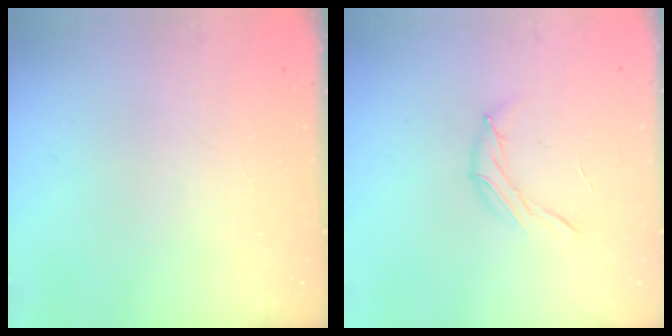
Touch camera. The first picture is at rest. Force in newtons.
{"total": 7.0, "press": 6.9, "slide": 1.4}